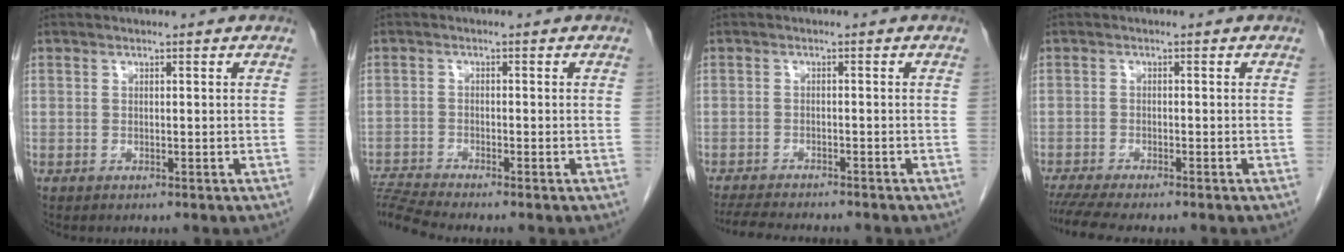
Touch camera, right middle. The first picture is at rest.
{"total": 4.9, "force": [-4.5, -1.7, 0.8], "torque": [-0.027, -0.009, -0.089]}
{"total": 9.0, "force": [-8.1, 0.9, 3.7], "torque": [-0.055, -0.015, -0.121]}
{"total": 6.5, "force": [-5.6, 0.0, 3.3], "torque": [-0.047, -0.015, -0.090]}